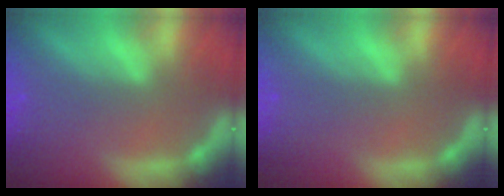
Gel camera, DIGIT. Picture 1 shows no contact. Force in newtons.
{"total": 0.0}